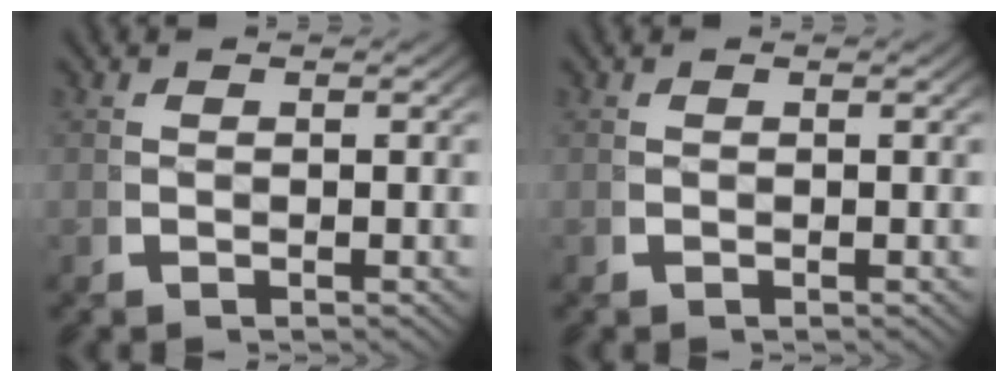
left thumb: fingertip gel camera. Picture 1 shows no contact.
{"total": 0.0}